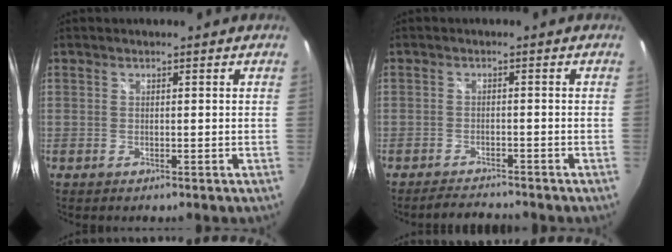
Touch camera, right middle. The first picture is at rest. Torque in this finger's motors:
{"motor_torque": [0.24, -0.43, 0.00, 0.01]}